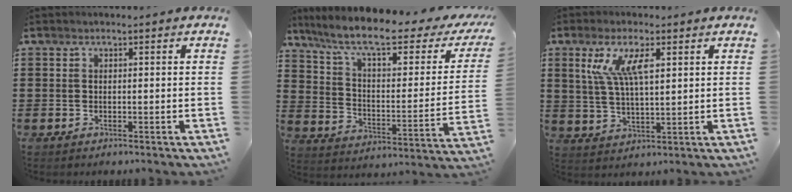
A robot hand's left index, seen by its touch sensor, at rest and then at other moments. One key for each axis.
{"total": 10.2, "fx": 7.2, "fy": 1.6, "fz": 7.0, "tx": -0.152, "ty": -0.043, "tz": 0.117}
{"total": 7.3, "fx": 3.0, "fy": 2.4, "fz": 6.2, "tx": -0.133, "ty": 0.009, "tz": 0.050}